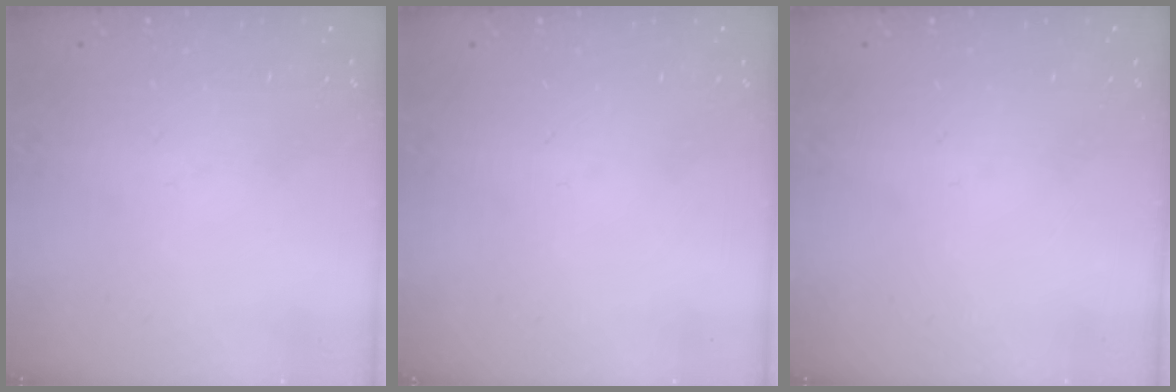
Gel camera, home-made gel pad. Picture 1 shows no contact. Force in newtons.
{"total": 0.0}
{"total": 0.0}